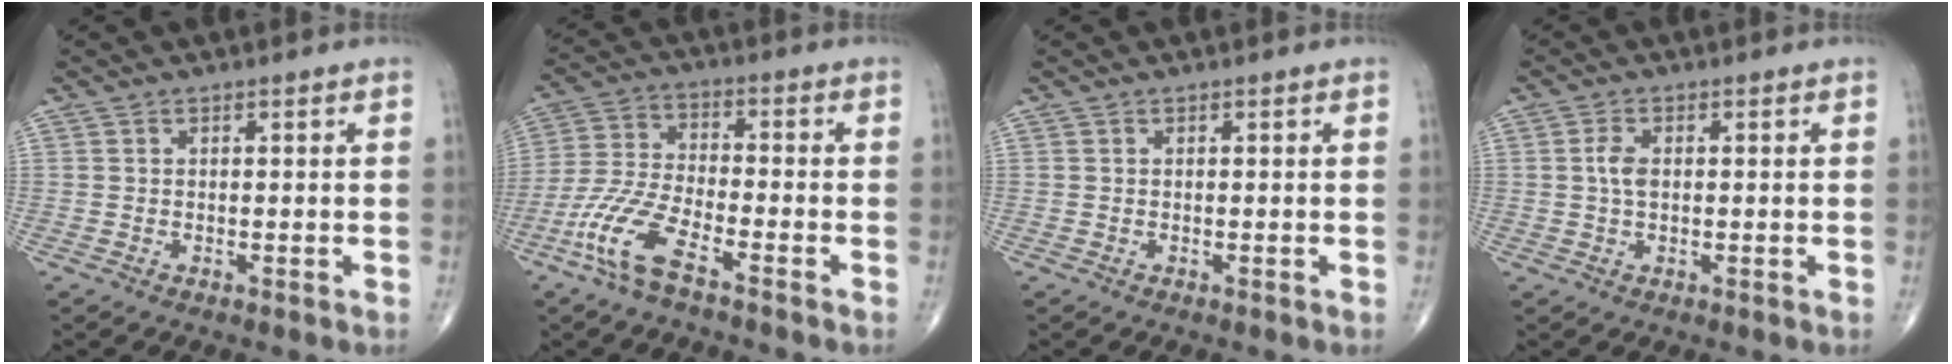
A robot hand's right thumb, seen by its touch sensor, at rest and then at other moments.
{"total": 10.5, "force": [-6.4, 3.1, 7.8], "torque": [-0.187, 0.022, -0.133]}
{"total": 0.0}
{"total": 3.0, "force": [0.3, 1.7, 2.4], "torque": [-0.050, 0.003, 0.004]}